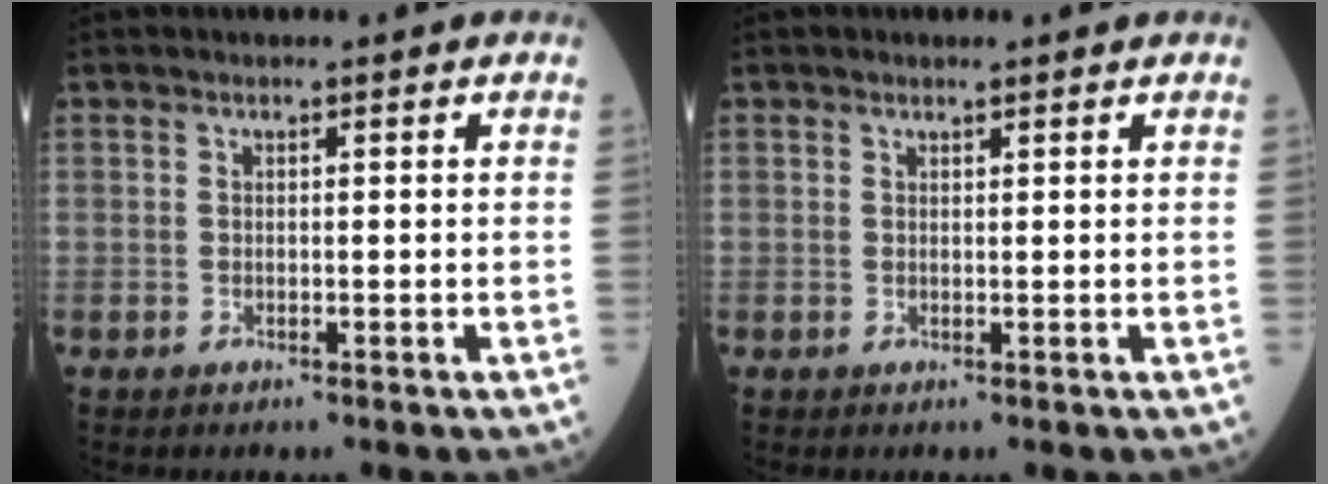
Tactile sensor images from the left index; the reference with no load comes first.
{"total": 1.1, "force": [0.7, 0.6, 0.6], "torque": [-0.019, 0.008, 0.009]}